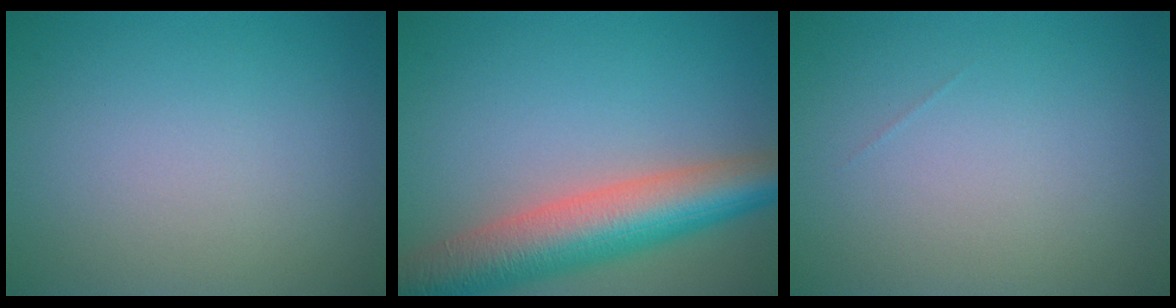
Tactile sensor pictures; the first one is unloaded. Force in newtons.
{"total": 9.0, "press": 9.0, "slide": 0.5}
{"total": 0.0}